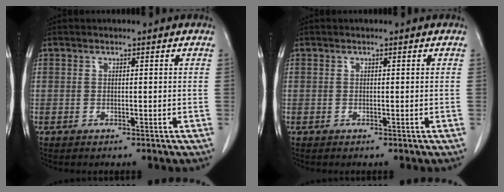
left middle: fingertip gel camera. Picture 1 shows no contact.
{"total": 0.0}